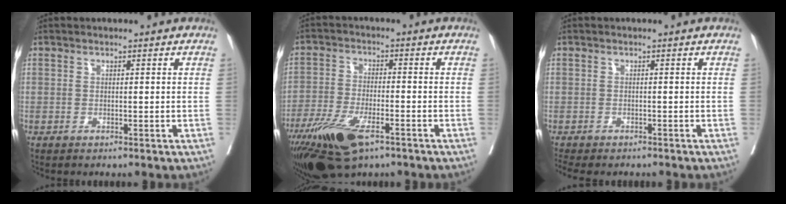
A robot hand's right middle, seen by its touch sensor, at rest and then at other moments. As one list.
[{"total": 12.4, "force": [-7.5, 3.9, 9.1], "torque": [-0.176, -0.024, -0.131]}, {"total": 7.0, "force": [-6.1, 2.1, 2.7], "torque": [-0.039, -0.007, -0.085]}]